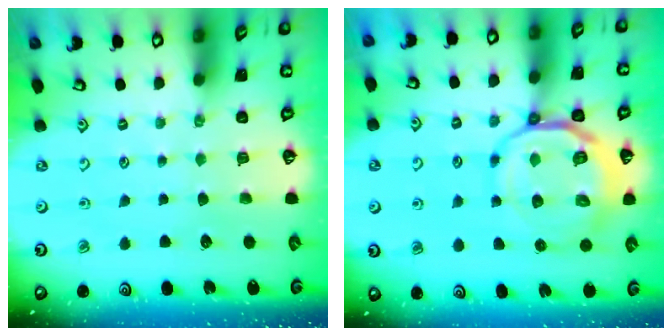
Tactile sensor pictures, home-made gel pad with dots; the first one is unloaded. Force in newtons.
{"total": 12.6, "press": 12.4, "slide": 2.4}